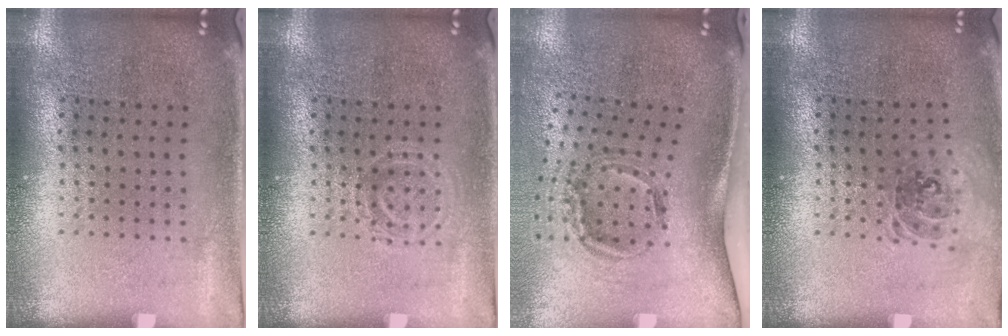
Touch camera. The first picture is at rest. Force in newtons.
{"total": 1.2, "press": 1.2, "slide": 0.3}
{"total": 2.0, "press": 1.2, "slide": 1.6}
{"total": 0.9, "press": 0.8, "slide": 0.3}